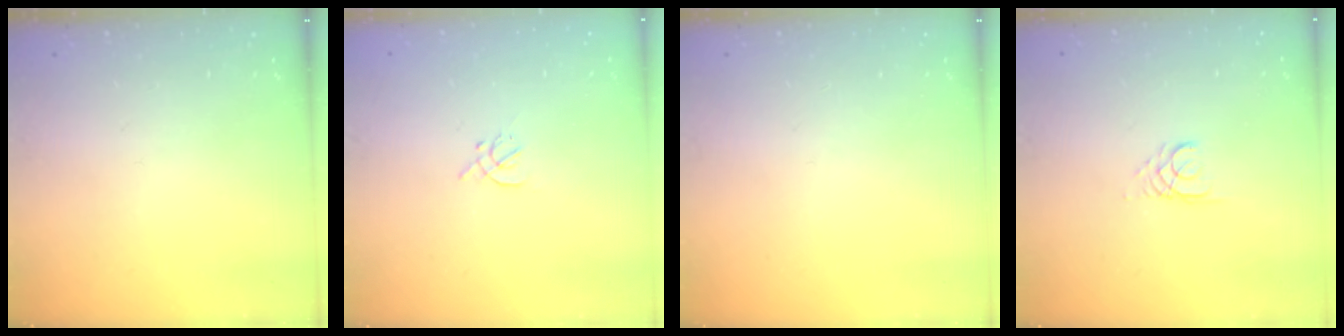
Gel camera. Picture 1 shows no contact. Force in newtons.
{"total": 1.4, "press": 1.3, "slide": 0.5}
{"total": 0.0}
{"total": 2.6, "press": 2.6, "slide": 0.3}